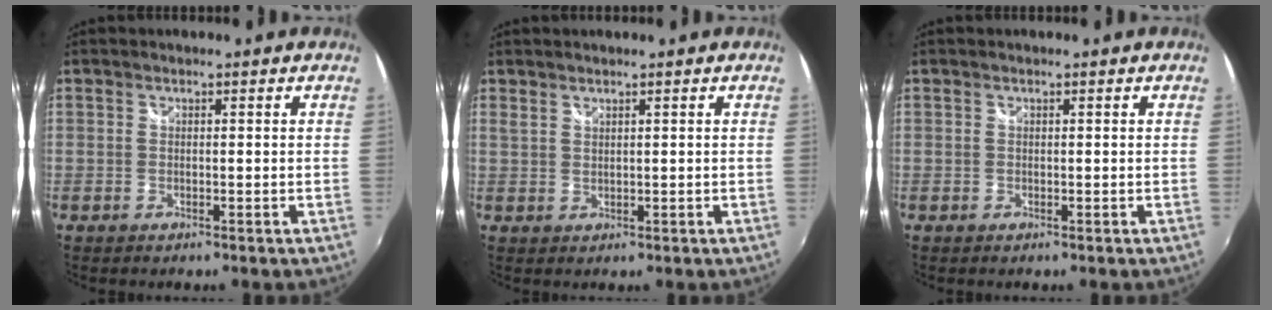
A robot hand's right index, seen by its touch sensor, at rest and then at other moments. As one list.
[{"total": 1.1, "force": [1.0, 0.2, 0.4], "torque": [-0.006, 0.001, 0.017]}, {"total": 0.0}]